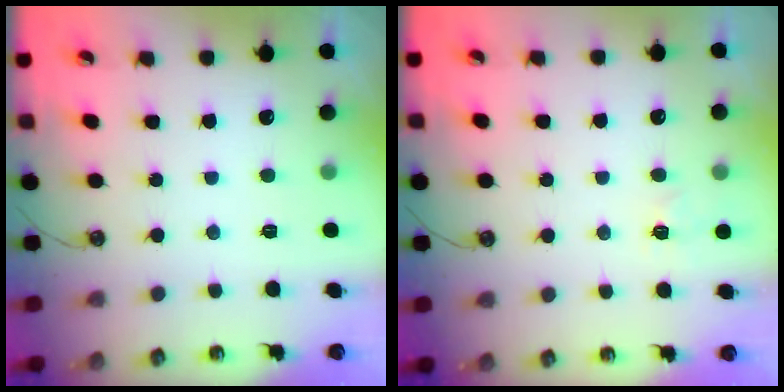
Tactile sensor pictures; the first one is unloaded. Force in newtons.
{"total": 4.8, "press": 4.7, "slide": 0.7}